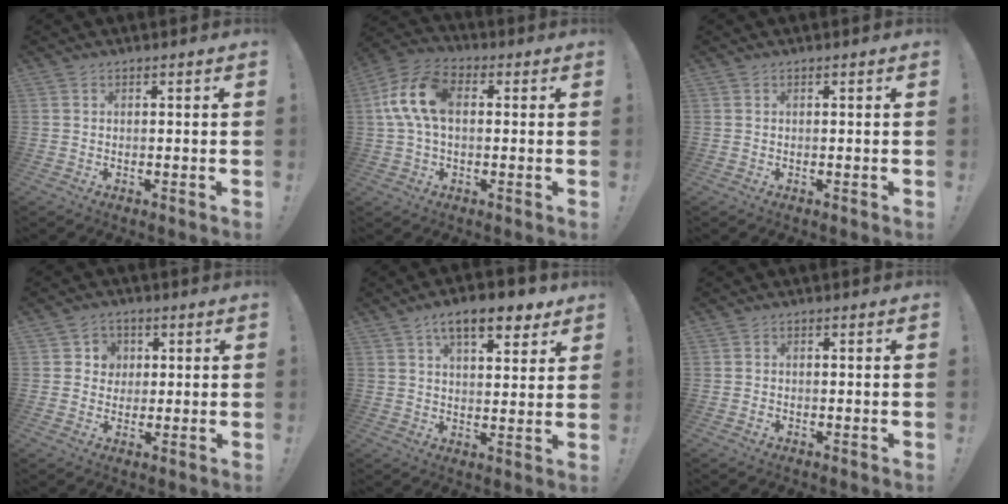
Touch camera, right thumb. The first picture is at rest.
{"total": 13.3, "force": [1.5, 8.1, 10.5], "torque": [-0.208, 0.014, 0.032]}
{"total": 0.0}
{"total": 5.1, "force": [1.0, 4.9, 1.0], "torque": [-0.016, -0.002, 0.018]}
{"total": 11.4, "force": [6.9, 4.2, 8.0], "torque": [-0.110, -0.033, 0.114]}
{"total": 0.6, "force": [-0.3, 0.4, 0.3], "torque": [-0.007, 0.002, -0.005]}